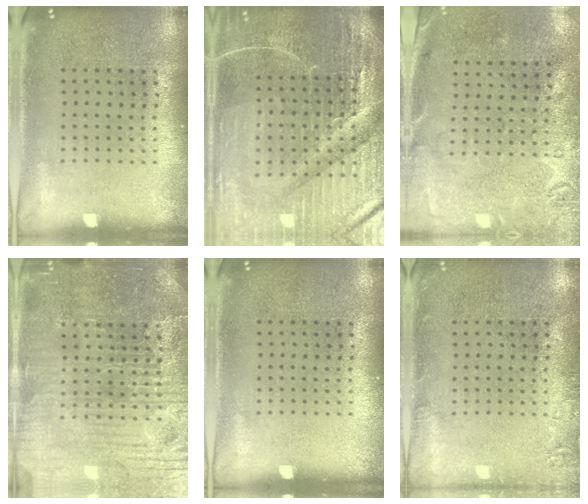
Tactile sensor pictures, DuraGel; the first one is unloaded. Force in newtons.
{"total": 5.2, "press": 4.9, "slide": 1.8}
{"total": 2.8, "press": 2.2, "slide": 1.7}
{"total": 4.9, "press": 4.7, "slide": 1.3}
{"total": 0.0}
{"total": 1.5, "press": 1.5, "slide": 0.2}